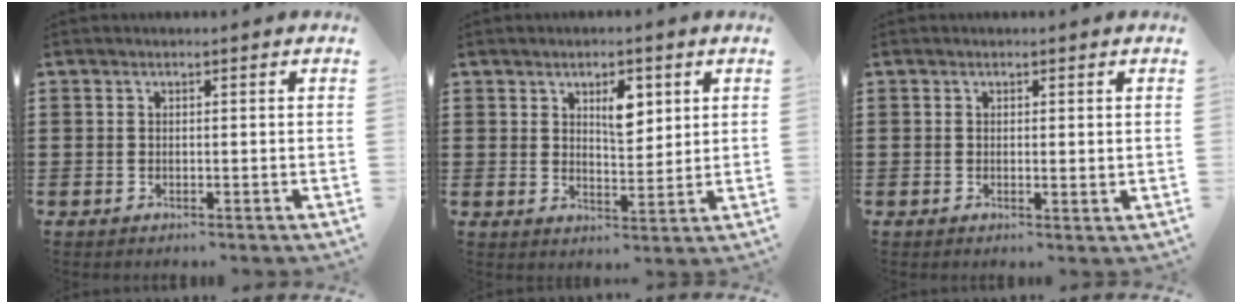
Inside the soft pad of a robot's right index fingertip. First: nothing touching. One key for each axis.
{"total": 5.2, "fx": 2.3, "fy": 2.6, "fz": 3.9, "tx": -0.055, "ty": -0.002, "tz": 0.031}
{"total": 0.6, "fx": 0.3, "fy": 0.2, "fz": 0.5, "tx": -0.011, "ty": 0.002, "tz": 0.005}